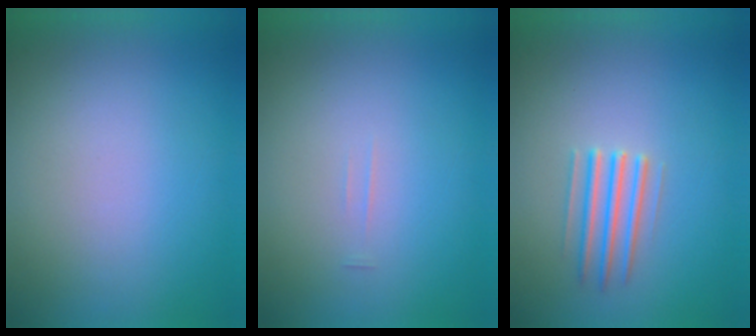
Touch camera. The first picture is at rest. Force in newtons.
{"total": 1.8}
{"total": 2.8}